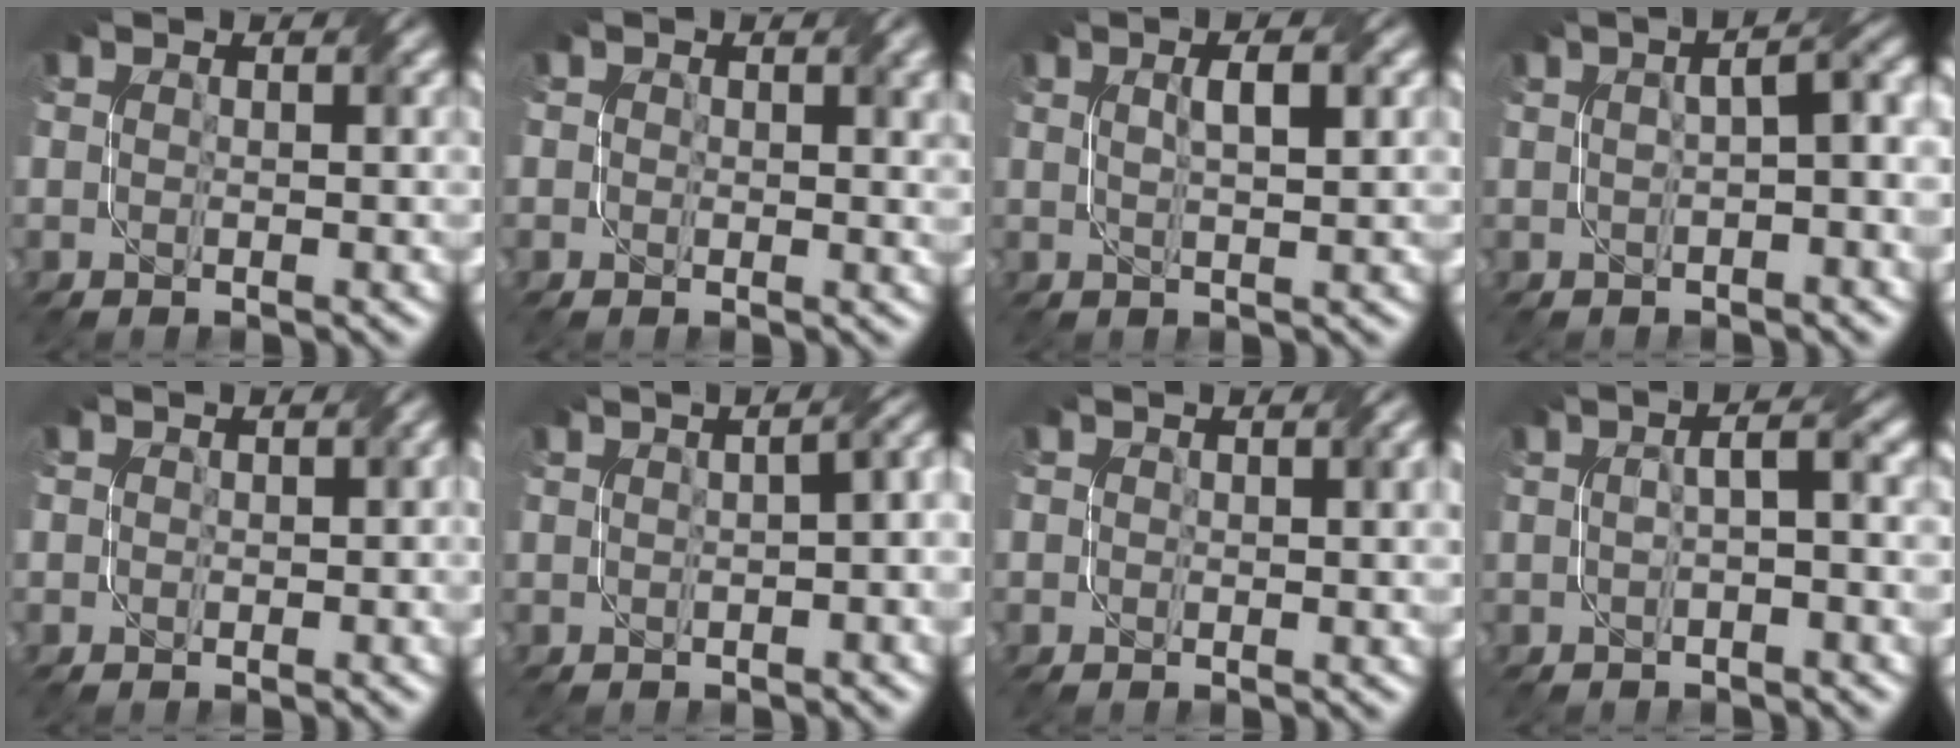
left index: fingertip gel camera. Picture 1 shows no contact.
{"total": 1.7, "force": [0.7, 1.2, 1.0], "torque": [-0.004, -0.001, 0.011]}
{"total": 2.6, "force": [0.8, 0.6, 2.4], "torque": [-0.029, 0.008, 0.016]}
{"total": 5.0, "force": [0.3, 1.6, 4.7], "torque": [-0.047, 0.019, 0.010]}
{"total": 1.1, "force": [0.0, 0.9, 0.5], "torque": [0.000, 0.000, 0.005]}
{"total": 6.9, "force": [0.6, 3.5, 5.9], "torque": [-0.031, 0.024, -0.005]}
{"total": 1.3, "force": [0.3, 0.6, 1.1], "torque": [-0.006, 0.003, 0.007]}
{"total": 2.4, "force": [-0.2, 0.5, 2.3], "torque": [-0.032, 0.012, 0.000]}